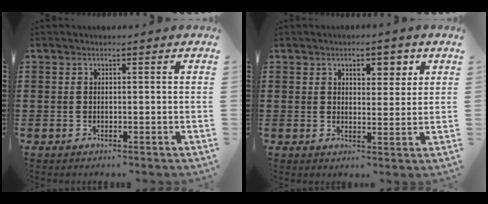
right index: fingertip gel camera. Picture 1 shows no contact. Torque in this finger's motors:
{"motor_torque": [0.31, -0.20, 0.19, 0.03]}